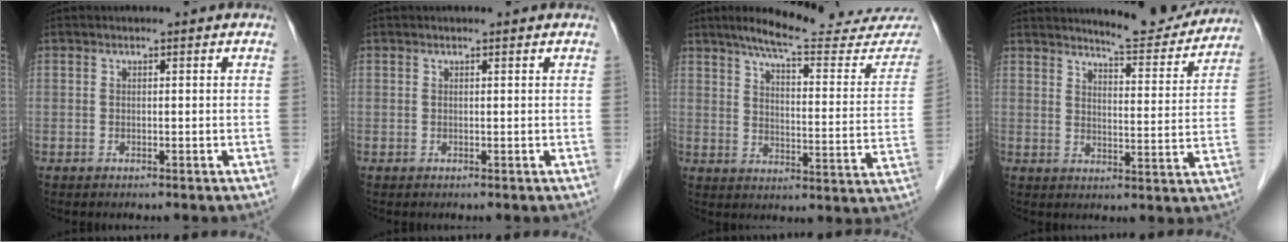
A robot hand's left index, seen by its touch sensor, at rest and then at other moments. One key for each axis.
{"total": 0.0}
{"total": 21.6, "fx": 19.6, "fy": 2.2, "fz": 8.9, "tx": -0.114, "ty": -0.062, "tz": 0.240}
{"total": 10.7, "fx": 10.2, "fy": 1.2, "fz": 2.9, "tx": -0.033, "ty": -0.025, "tz": 0.127}